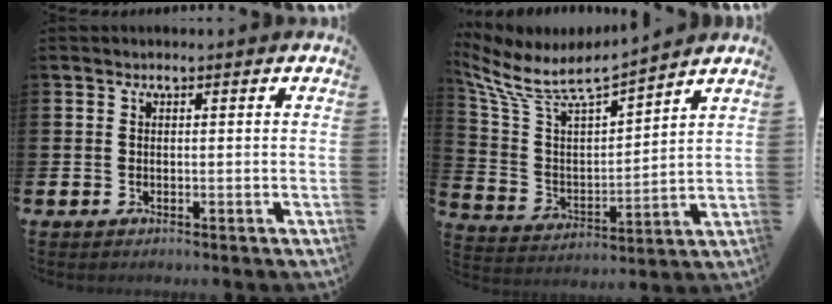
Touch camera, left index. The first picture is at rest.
{"total": 6.6, "force": [6.0, 1.5, 2.3], "torque": [-0.081, -0.047, 0.098]}